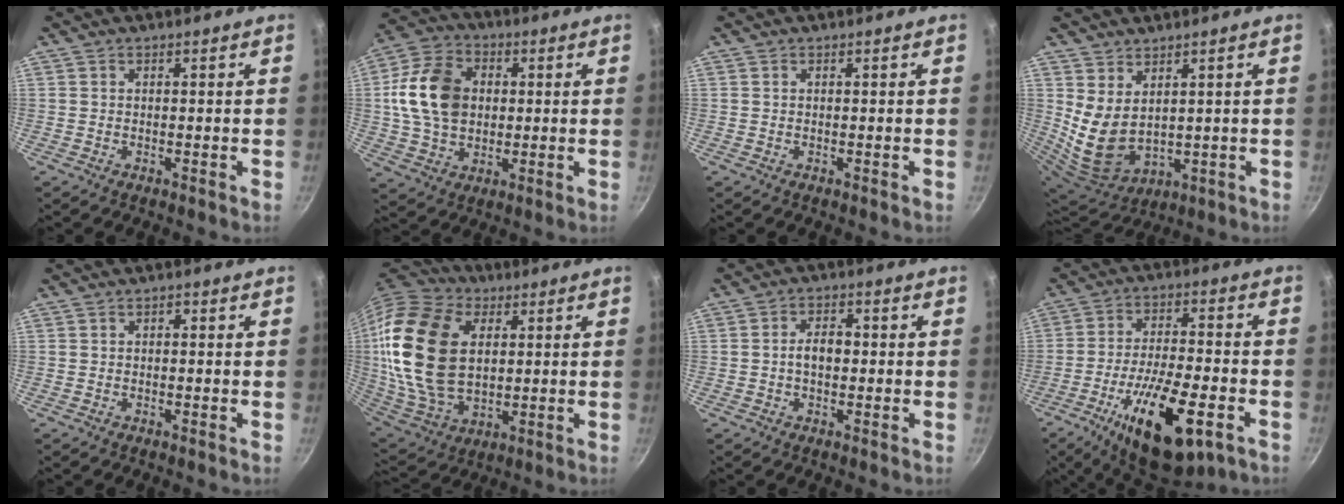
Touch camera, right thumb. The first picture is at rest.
{"total": 15.4, "force": [1.8, 11.4, 10.2], "torque": [-0.166, 0.009, 0.024]}
{"total": 0.0}
{"total": 9.0, "force": [3.0, 5.8, 6.2], "torque": [-0.104, -0.042, 0.081]}
{"total": 0.6, "force": [0.1, 0.4, 0.5], "torque": [-0.009, 0.008, 0.000]}
{"total": 24.8, "force": [4.1, 16.1, 18.4], "torque": [-0.354, -0.011, 0.080]}
{"total": 4.4, "force": [-0.3, 2.8, 3.3], "torque": [-0.040, 0.017, -0.008]}
{"total": 19.5, "force": [-8.7, 7.2, 15.9], "torque": [-0.249, 0.025, -0.137]}